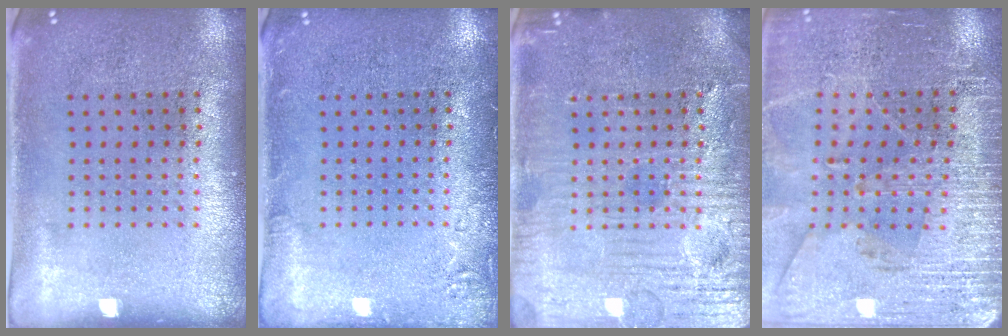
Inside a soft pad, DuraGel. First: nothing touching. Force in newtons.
{"total": 1.8, "press": 1.7, "slide": 0.4}
{"total": 5.7, "press": 5.7, "slide": 0.6}
{"total": 3.2, "press": 3.2, "slide": 0.3}